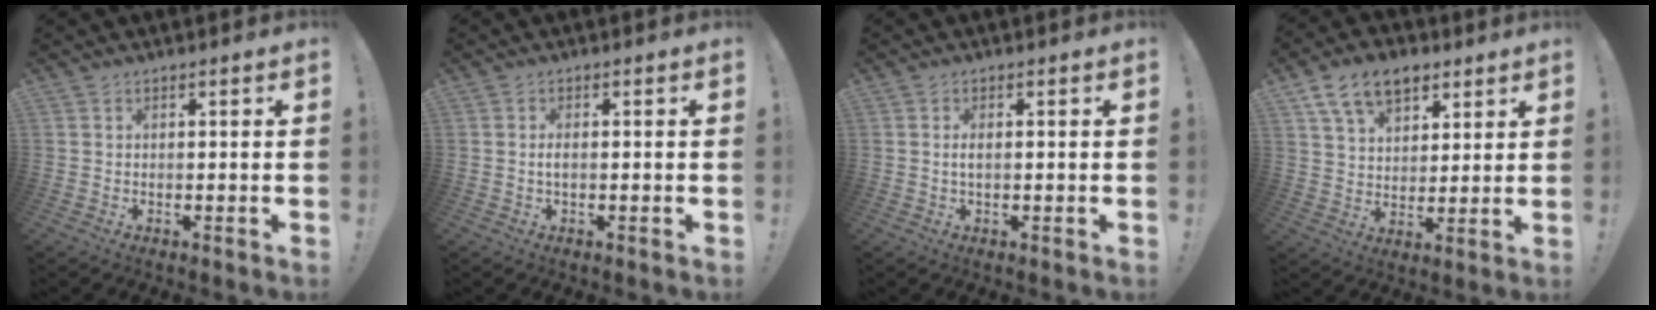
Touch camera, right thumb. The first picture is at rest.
{"total": 1.7, "force": [-0.4, 0.6, 1.5], "torque": [-0.034, 0.005, -0.006]}
{"total": 1.9, "force": [-0.1, 0.6, 1.8], "torque": [-0.032, 0.001, -0.004]}
{"total": 12.9, "force": [7.3, 8.2, 6.8], "torque": [-0.106, -0.029, 0.140]}